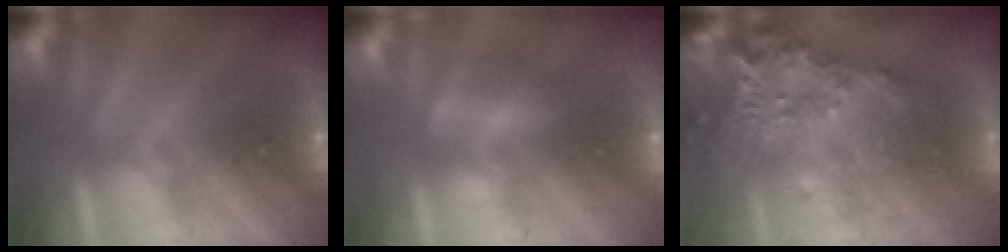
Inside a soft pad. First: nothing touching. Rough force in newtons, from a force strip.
{"total": 2.1}
{"total": 6.2}